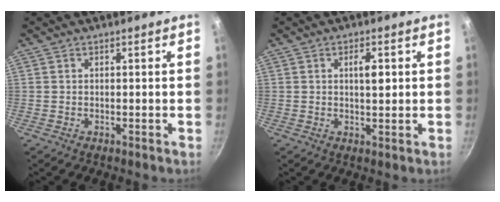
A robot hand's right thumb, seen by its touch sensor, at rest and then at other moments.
{"total": 3.9, "force": [0.8, 1.6, 3.4], "torque": [-0.046, -0.006, 0.010]}